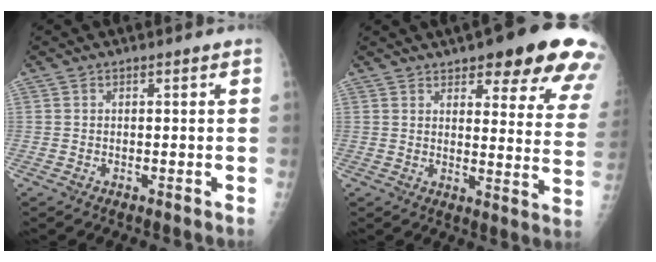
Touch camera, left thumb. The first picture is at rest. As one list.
[{"total": 20.5, "force": [13.2, 5.9, 14.6], "torque": [-0.142, -0.046, 0.149]}]